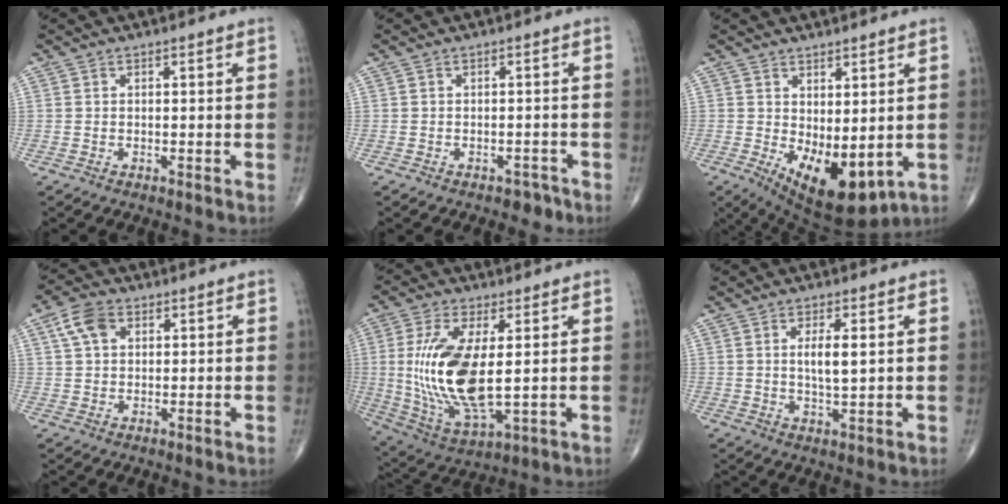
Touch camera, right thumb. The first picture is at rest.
{"total": 2.0, "force": [-1.4, 1.3, 0.6], "torque": [-0.001, 0.010, -0.017]}
{"total": 11.5, "force": [-1.4, 5.5, 10.0], "torque": [-0.143, -0.020, 0.003]}
{"total": 5.7, "force": [2.2, 3.8, 3.7], "torque": [-0.066, 0.007, 0.039]}
{"total": 17.3, "force": [1.1, 7.0, 15.8], "torque": [-0.328, -0.019, 0.035]}
{"total": 5.1, "force": [1.2, 1.3, 4.8], "torque": [-0.085, -0.011, 0.023]}